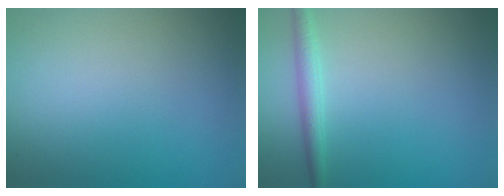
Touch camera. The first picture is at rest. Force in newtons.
{"total": 1.9, "press": 1.9, "slide": 0.0}